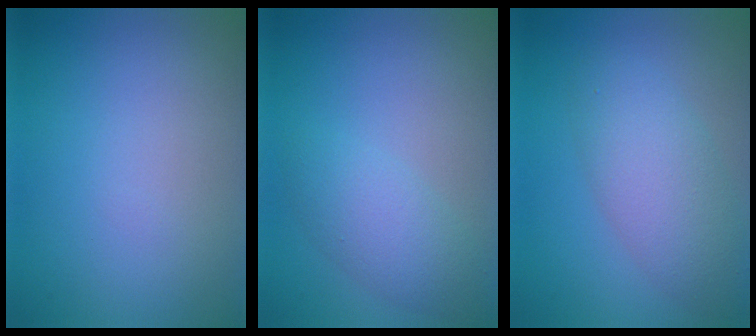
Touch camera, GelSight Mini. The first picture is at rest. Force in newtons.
{"total": 3.1, "press": 3.1, "slide": 0.1}
{"total": 4.7, "press": 4.7, "slide": 0.3}